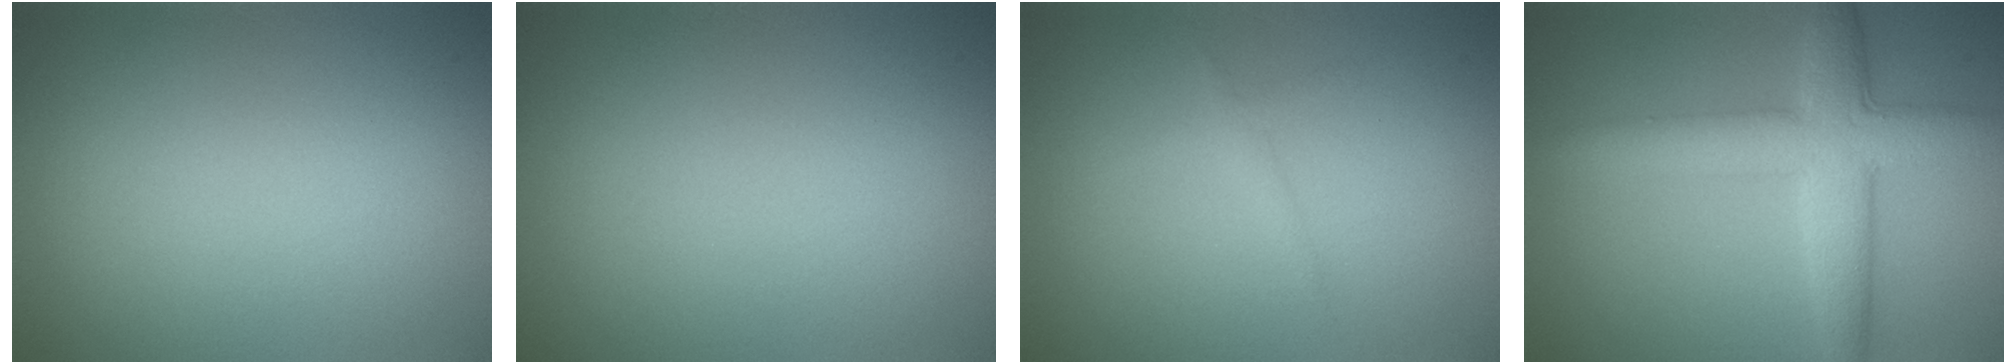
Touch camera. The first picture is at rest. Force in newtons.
{"total": 0.0}
{"total": 0.9, "press": 0.9, "slide": 0.1}
{"total": 6.1, "press": 6.1, "slide": 0.1}